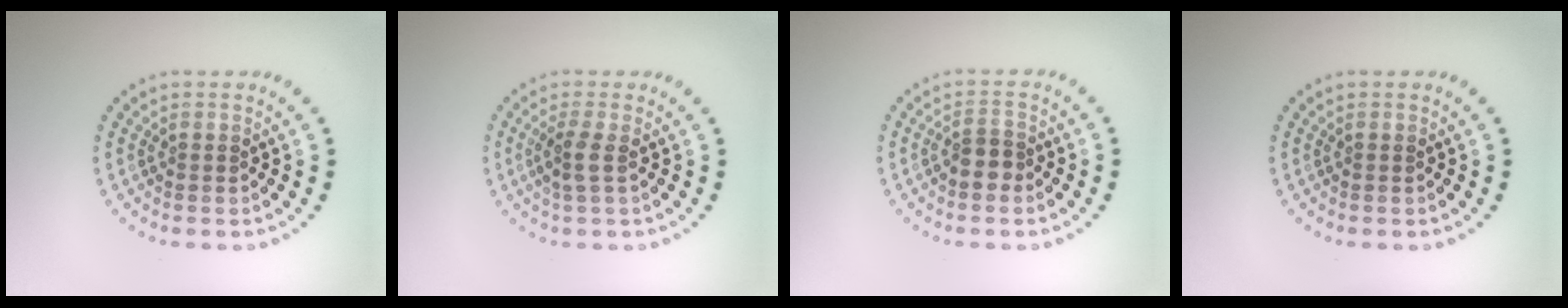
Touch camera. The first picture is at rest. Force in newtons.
{"total": 1.7, "press": 1.4, "slide": 0.9}
{"total": 2.1, "press": 1.7, "slide": 1.1}
{"total": 0.0}